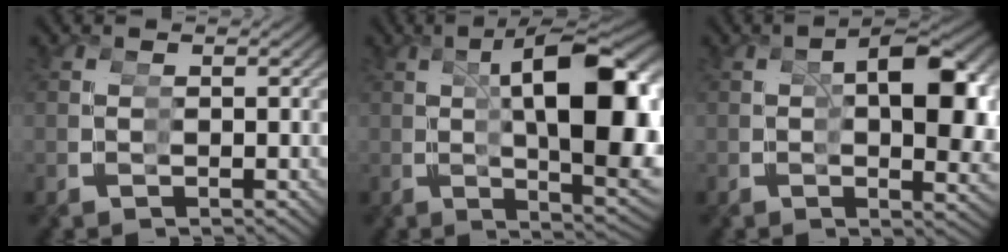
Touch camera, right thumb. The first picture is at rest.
{"total": 13.8, "force": [1.0, 4.4, 13.1], "torque": [-0.165, 0.012, 0.019]}
{"total": 6.7, "force": [0.9, 1.6, 6.4], "torque": [-0.073, 0.015, 0.012]}